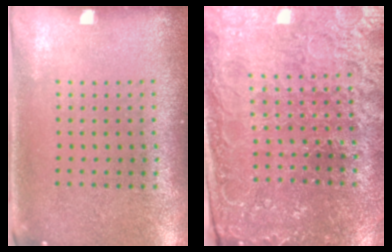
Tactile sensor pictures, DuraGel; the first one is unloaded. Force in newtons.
{"total": 3.2, "press": 3.1, "slide": 0.5}